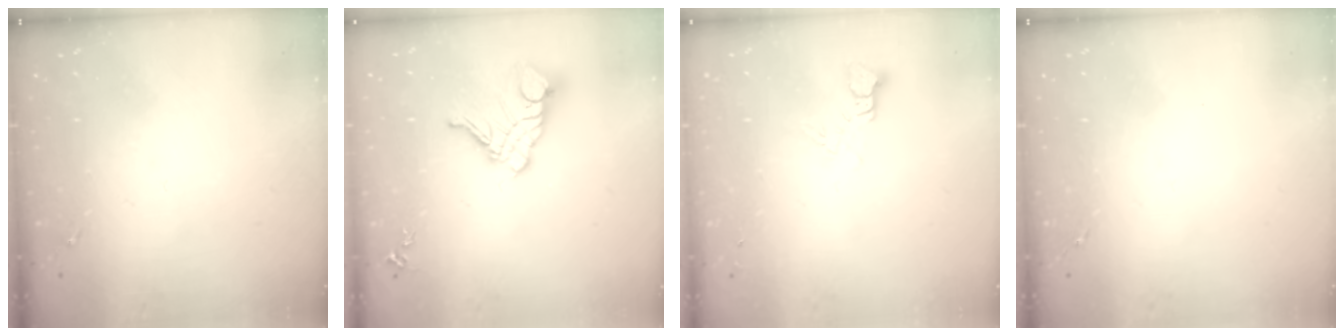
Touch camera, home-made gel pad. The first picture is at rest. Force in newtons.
{"total": 12.9, "press": 12.8, "slide": 1.1}
{"total": 3.8, "press": 3.8, "slide": 0.3}
{"total": 0.0}